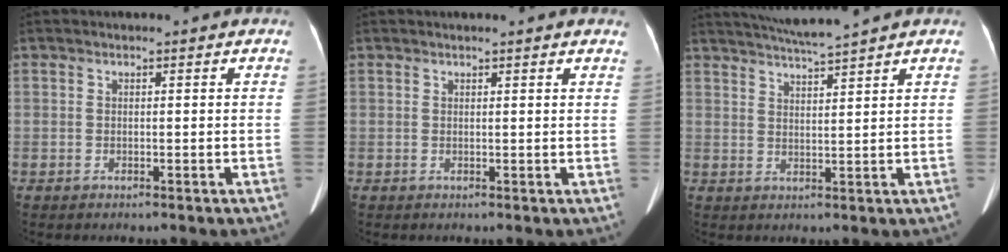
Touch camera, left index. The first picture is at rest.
{"total": 2.5, "force": [2.2, -0.1, 1.1], "torque": [-0.016, 0.008, 0.020]}
{"total": 6.3, "force": [5.7, -1.5, 2.3], "torque": [-0.044, 0.007, 0.097]}